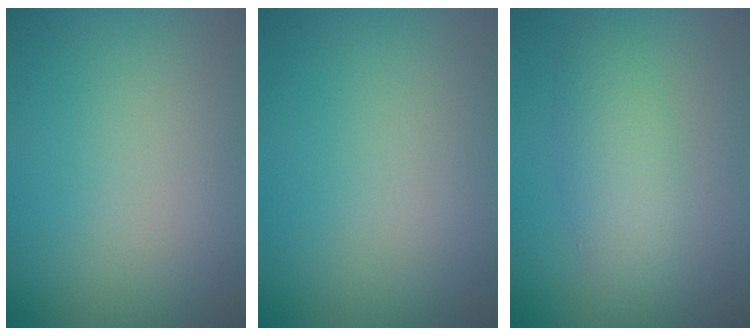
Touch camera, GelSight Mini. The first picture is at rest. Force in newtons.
{"total": 0.0}
{"total": 3.1, "press": 3.1, "slide": 0.1}